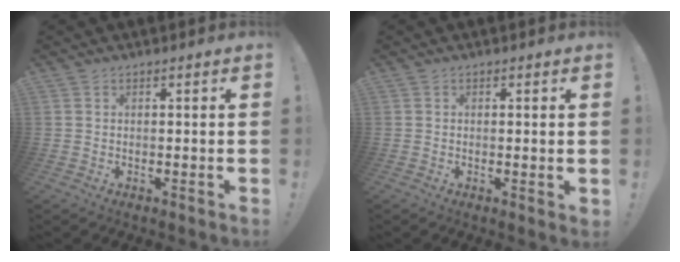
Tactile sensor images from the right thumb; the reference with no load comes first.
{"total": 1.2, "force": [0.4, 0.3, 1.1], "torque": [-0.007, -0.004, 0.005]}